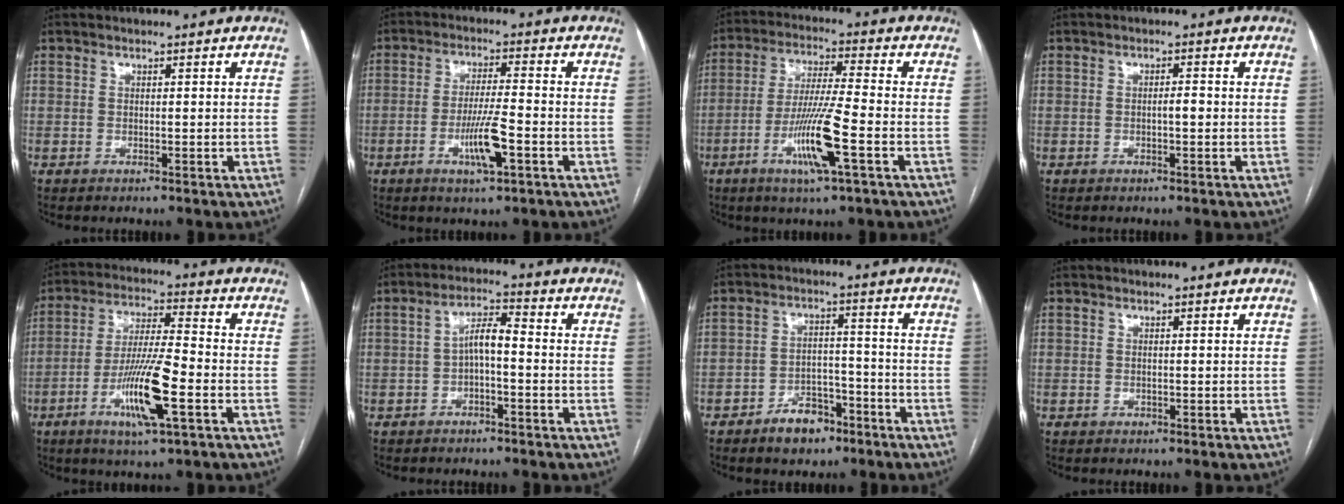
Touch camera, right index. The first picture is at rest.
{"total": 6.7, "force": [-2.7, 0.5, 6.2], "torque": [-0.117, -0.008, -0.049]}
{"total": 10.7, "force": [-4.0, -0.2, 9.9], "torque": [-0.194, -0.013, -0.077]}
{"total": 1.3, "force": [-0.3, 0.3, 1.2], "torque": [-0.019, 0.002, -0.006]}
{"total": 12.0, "force": [-4.4, 0.9, 11.1], "torque": [-0.214, -0.011, -0.081]}
{"total": 5.0, "force": [-0.8, 1.8, 4.6], "torque": [-0.083, 0.023, -0.016]}
{"total": 6.4, "force": [-4.4, 3.6, 2.9], "torque": [-0.049, 0.015, -0.067]}
{"total": 0.0}